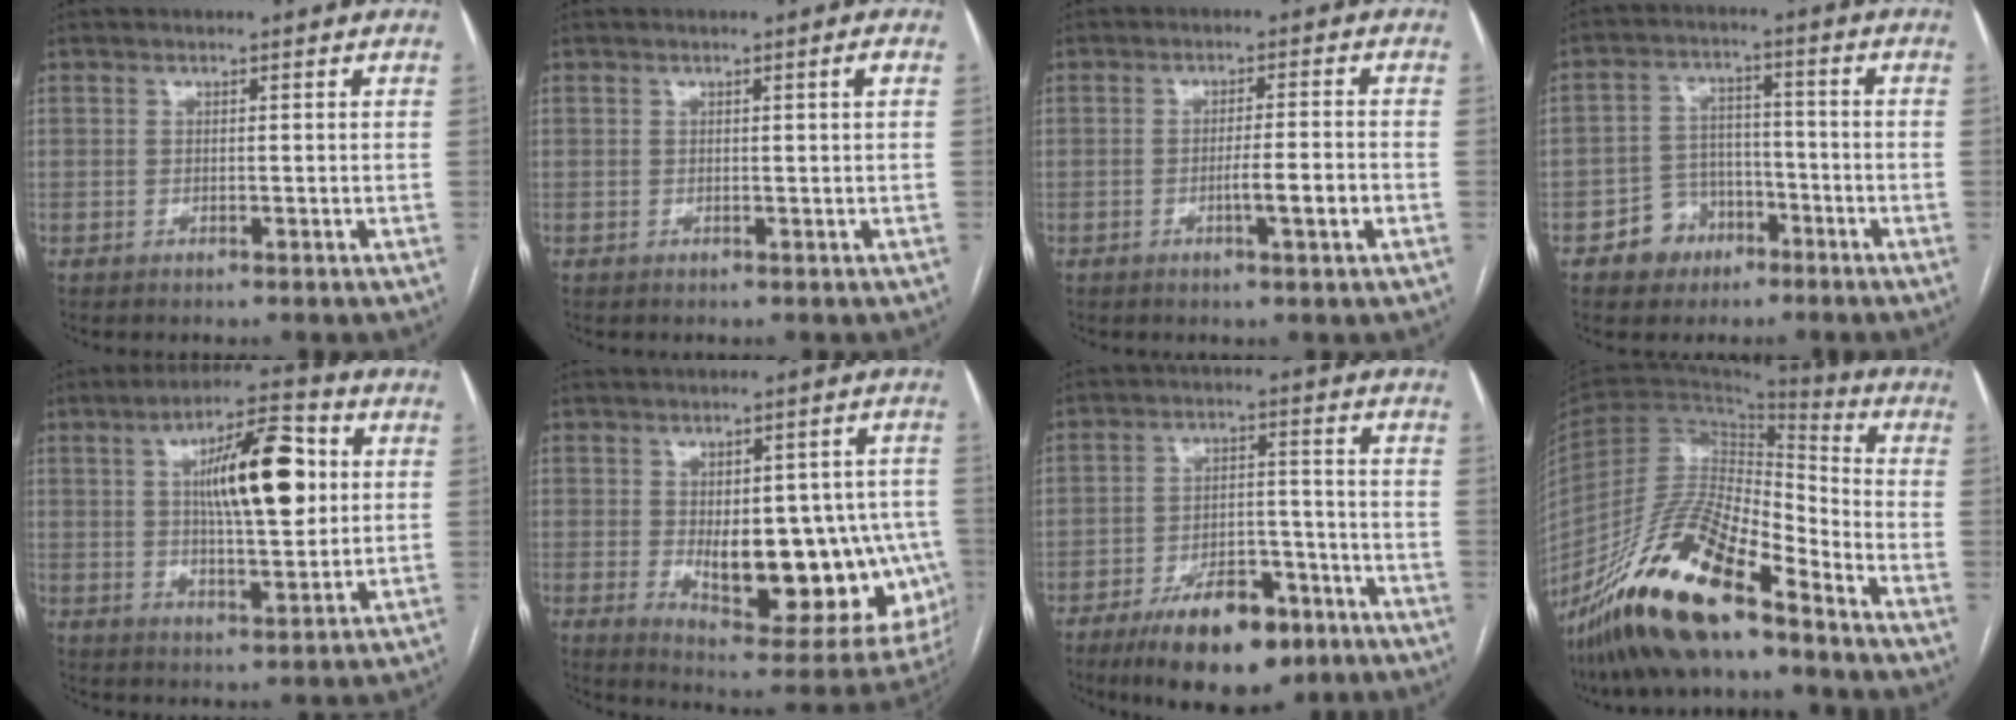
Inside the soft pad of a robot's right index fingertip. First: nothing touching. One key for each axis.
{"total": 1.1, "fx": 0.3, "fy": -0.2, "fz": 1.0, "tx": -0.015, "ty": 0.000, "tz": 0.005}
{"total": 4.7, "fx": -1.6, "fy": -0.1, "fz": 4.5, "tx": -0.067, "ty": -0.003, "tz": -0.024}
{"total": 6.5, "fx": -3.5, "fy": 5.3, "fz": 1.4, "tx": -0.020, "ty": 0.019, "tz": -0.051}
{"total": 14.0, "fx": 3.0, "fy": 3.7, "fz": 13.2, "tx": -0.212, "ty": 0.017, "tz": 0.045}
{"total": 19.9, "fx": -2.8, "fy": 9.2, "fz": 17.4, "tx": -0.184, "ty": 0.014, "tz": -0.009}
{"total": 13.1, "fx": -8.6, "fy": 5.4, "fz": 8.3, "tx": -0.125, "ty": 0.008, "tz": -0.134}
{"total": 20.0, "fx": -14.1, "fy": 4.4, "fz": 13.4, "tx": -0.282, "ty": -0.022, "tz": -0.263}